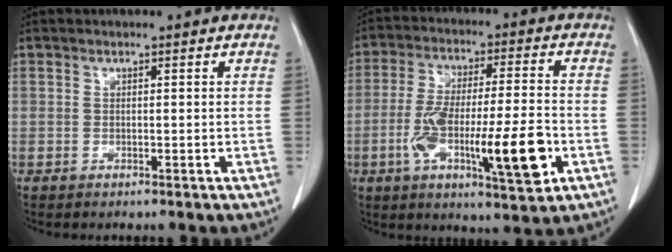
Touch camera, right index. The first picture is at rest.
{"total": 15.5, "force": [-4.7, 2.3, 14.6], "torque": [-0.257, -0.005, -0.073]}